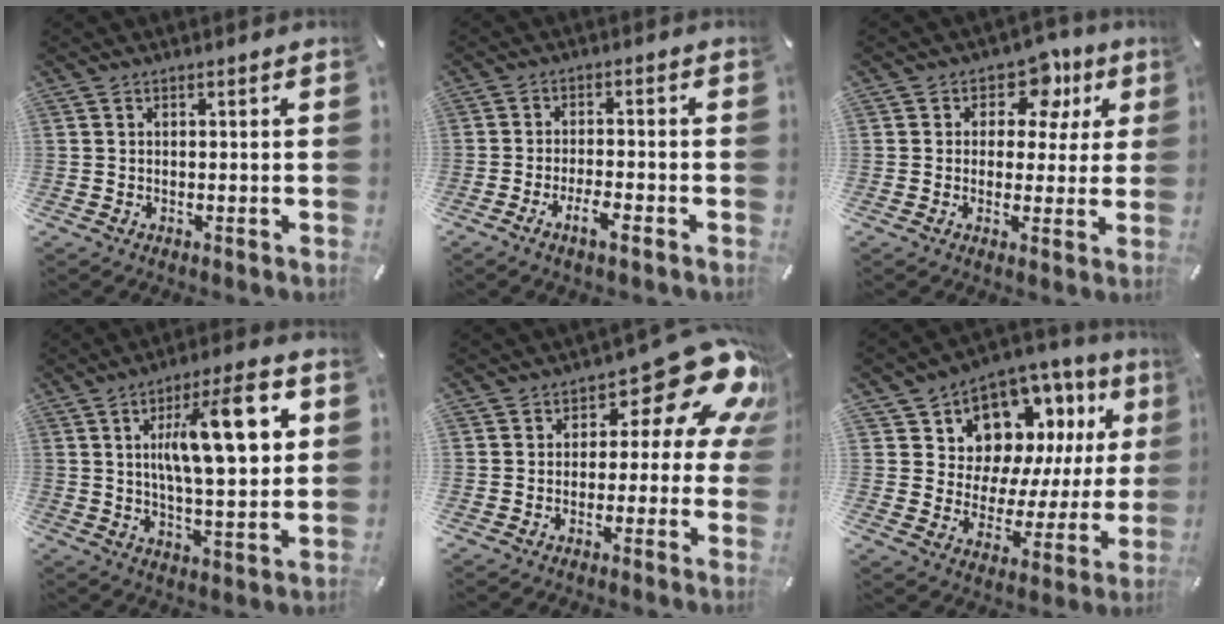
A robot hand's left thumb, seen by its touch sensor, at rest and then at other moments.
{"total": 5.3, "force": [-3.1, 1.5, 4.0], "torque": [-0.074, 0.007, -0.057]}
{"total": 9.2, "force": [4.0, 6.7, 4.9], "torque": [-0.071, -0.020, 0.068]}
{"total": 18.4, "force": [5.6, 5.9, 16.5], "torque": [-0.261, -0.004, 0.078]}
{"total": 16.8, "force": [7.7, 8.6, 12.2], "torque": [-0.157, -0.052, 0.123]}
{"total": 12.2, "force": [8.0, 8.4, 3.9], "torque": [-0.068, -0.081, 0.145]}